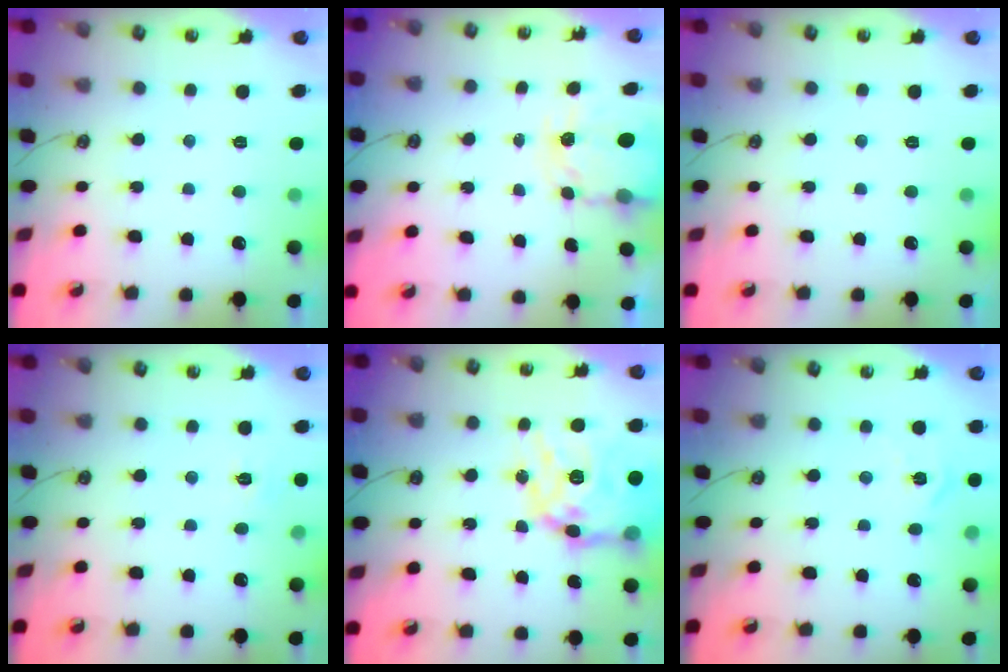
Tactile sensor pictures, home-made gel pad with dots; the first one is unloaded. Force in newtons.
{"total": 3.9, "press": 3.9, "slide": 0.3}
{"total": 0.0}
{"total": 5.0, "press": 4.9, "slide": 0.7}
{"total": 21.7, "press": 21.6, "slide": 1.8}
{"total": 6.5, "press": 6.4, "slide": 0.7}